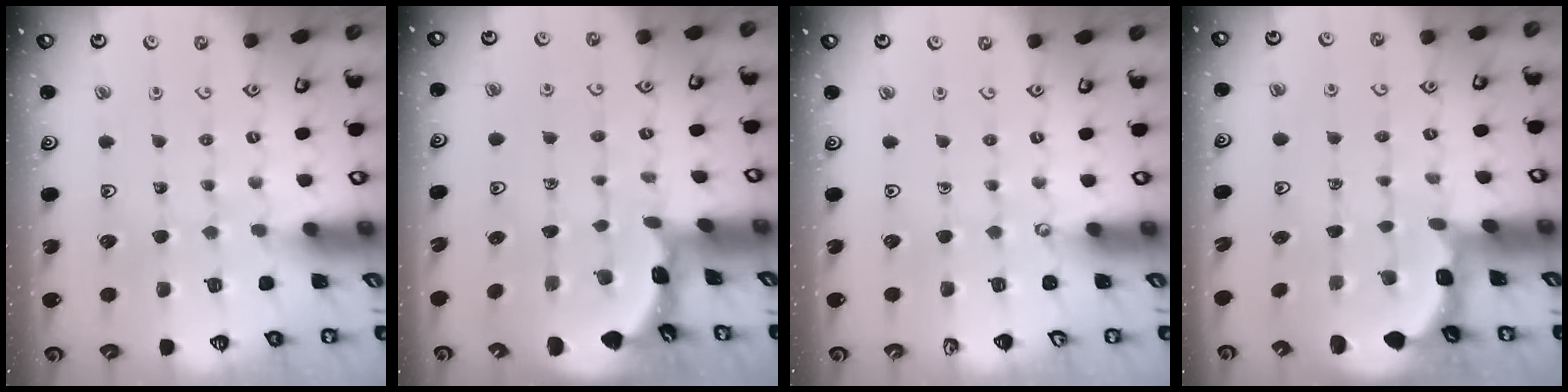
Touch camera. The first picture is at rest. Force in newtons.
{"total": 1.6, "press": 1.6, "slide": 0.1}
{"total": 0.0}
{"total": 1.9, "press": 1.8, "slide": 0.4}